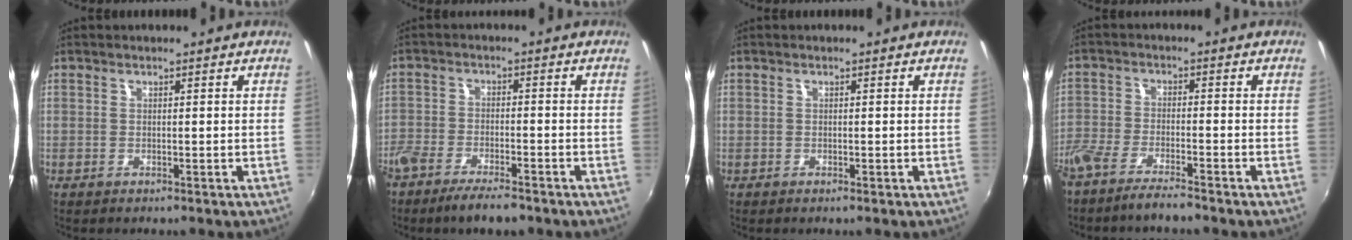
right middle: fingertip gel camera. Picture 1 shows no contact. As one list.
[{"total": 8.3, "force": [-6.6, 2.3, 4.5], "torque": [-0.114, -0.020, -0.122]}, {"total": 0.0}, {"total": 7.5, "force": [-6.4, 0.9, 3.8], "torque": [-0.099, -0.018, -0.122]}]